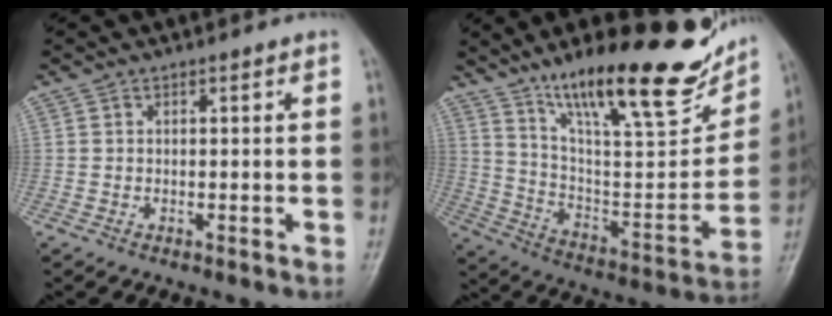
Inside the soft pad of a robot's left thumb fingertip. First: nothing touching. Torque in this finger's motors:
{"motor_torque": [0.22, 0.23, 1.47, -1.30, 0.27]}